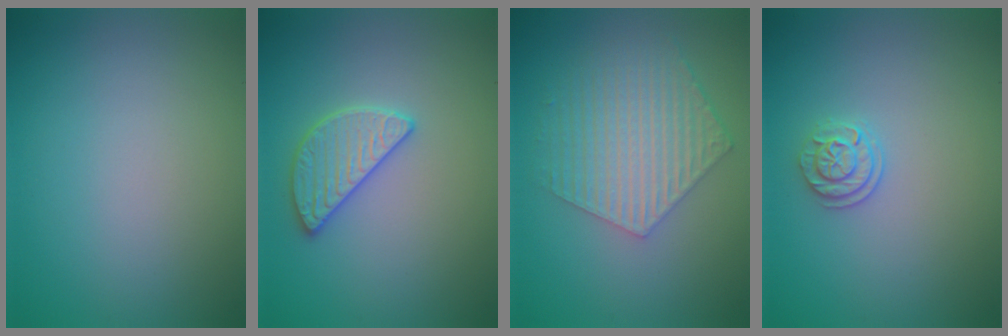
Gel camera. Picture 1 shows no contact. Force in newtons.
{"total": 2.8, "press": 2.8, "slide": 0.1}
{"total": 5.7, "press": 4.3, "slide": 3.8}
{"total": 1.9, "press": 1.7, "slide": 0.8}